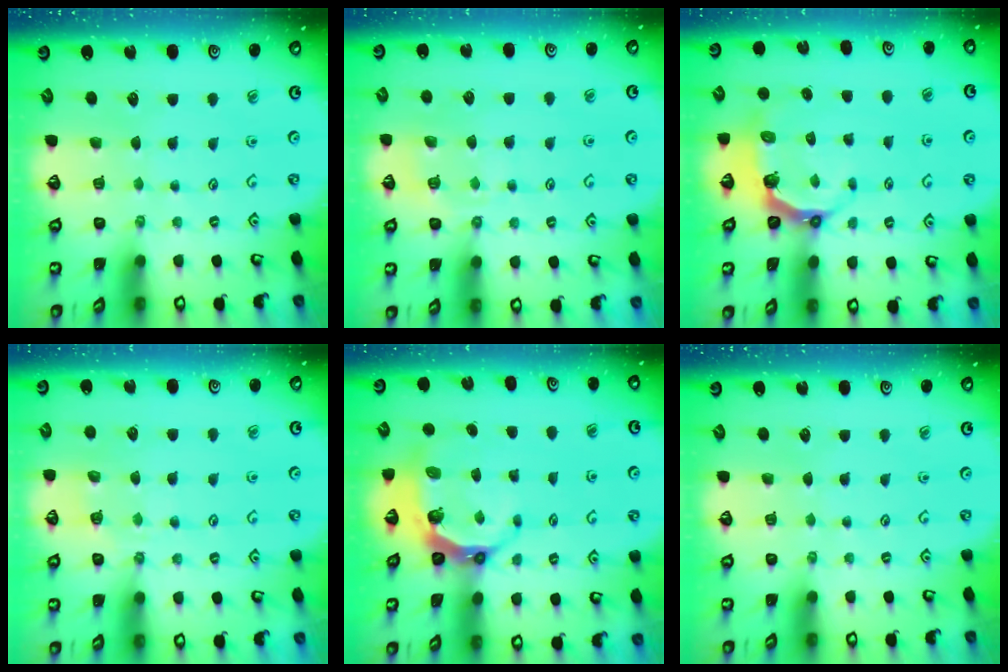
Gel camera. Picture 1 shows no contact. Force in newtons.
{"total": 6.4, "press": 6.3, "slide": 1.0}
{"total": 4.7, "press": 3.4, "slide": 3.2}
{"total": 5.9, "press": 5.8, "slide": 0.7}
{"total": 7.4, "press": 6.7, "slide": 3.1}
{"total": 0.0}